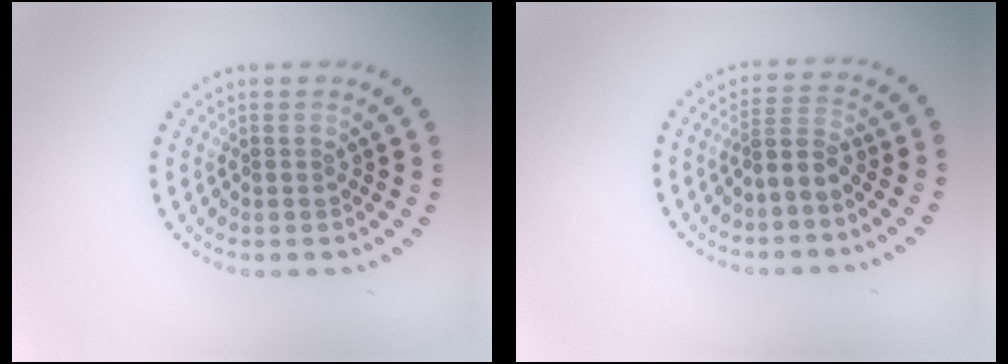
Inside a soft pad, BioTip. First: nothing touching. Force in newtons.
{"total": 2.0, "press": 1.5, "slide": 1.3}